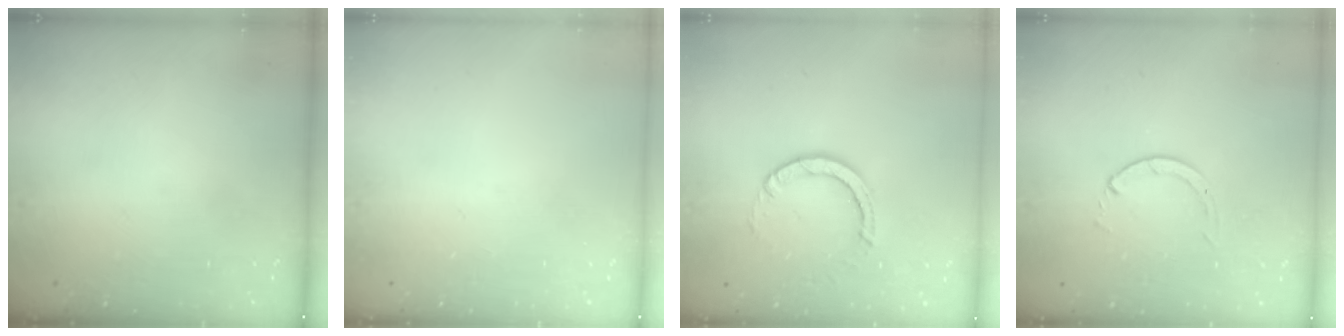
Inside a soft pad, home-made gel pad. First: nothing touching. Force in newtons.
{"total": 0.0}
{"total": 4.5, "press": 4.5, "slide": 0.3}
{"total": 1.3, "press": 1.2, "slide": 0.3}